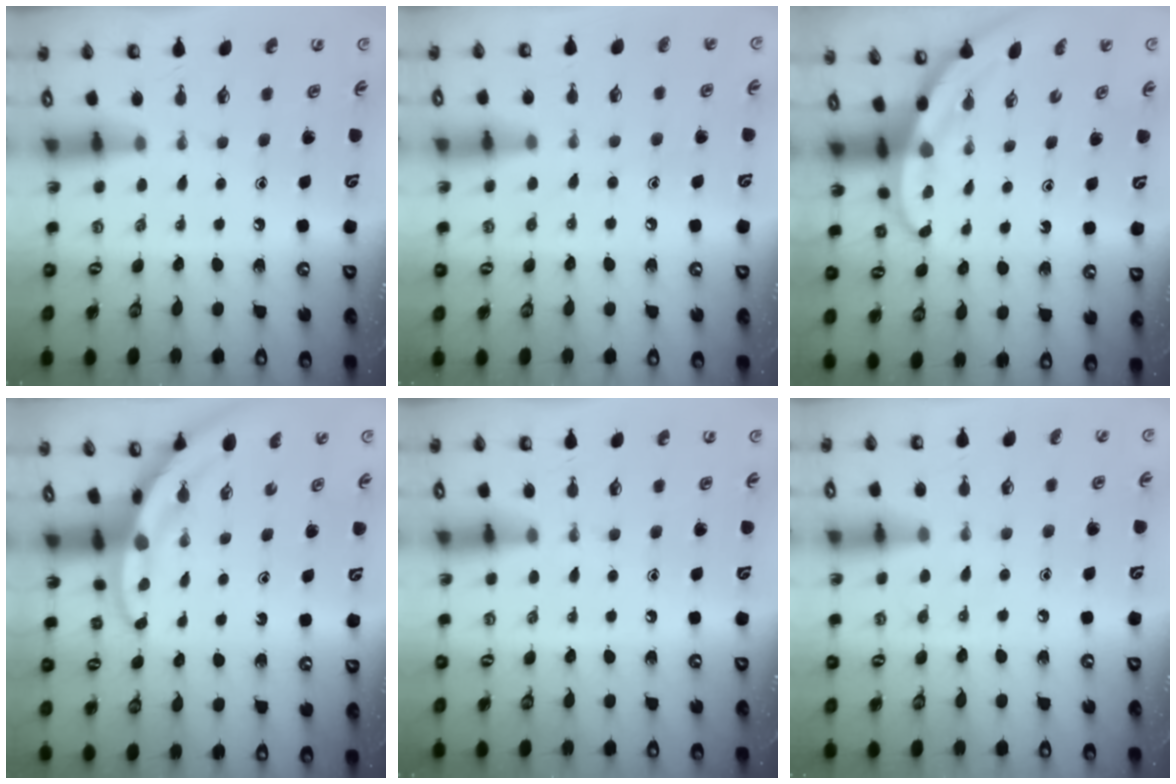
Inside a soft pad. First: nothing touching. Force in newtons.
{"total": 6.0, "press": 5.9, "slide": 0.6}
{"total": 3.1, "press": 3.1, "slide": 0.1}
{"total": 3.3, "press": 3.3, "slide": 0.3}
{"total": 0.0}
{"total": 4.6, "press": 4.5, "slide": 0.6}